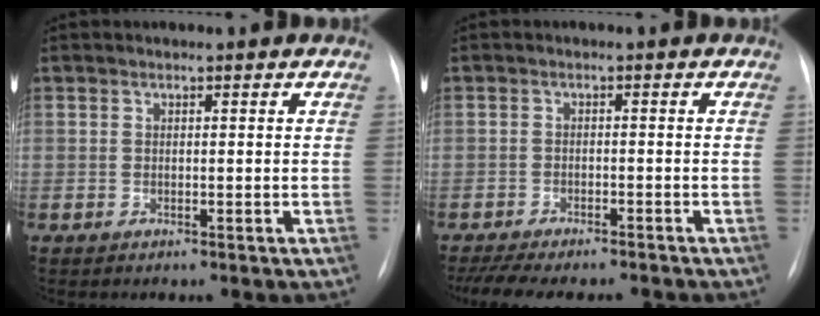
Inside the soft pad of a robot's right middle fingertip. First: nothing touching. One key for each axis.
{"total": 12.1, "fx": -10.7, "fy": 2.4, "fz": 5.2, "tx": -0.086, "ty": -0.004, "tz": -0.146}